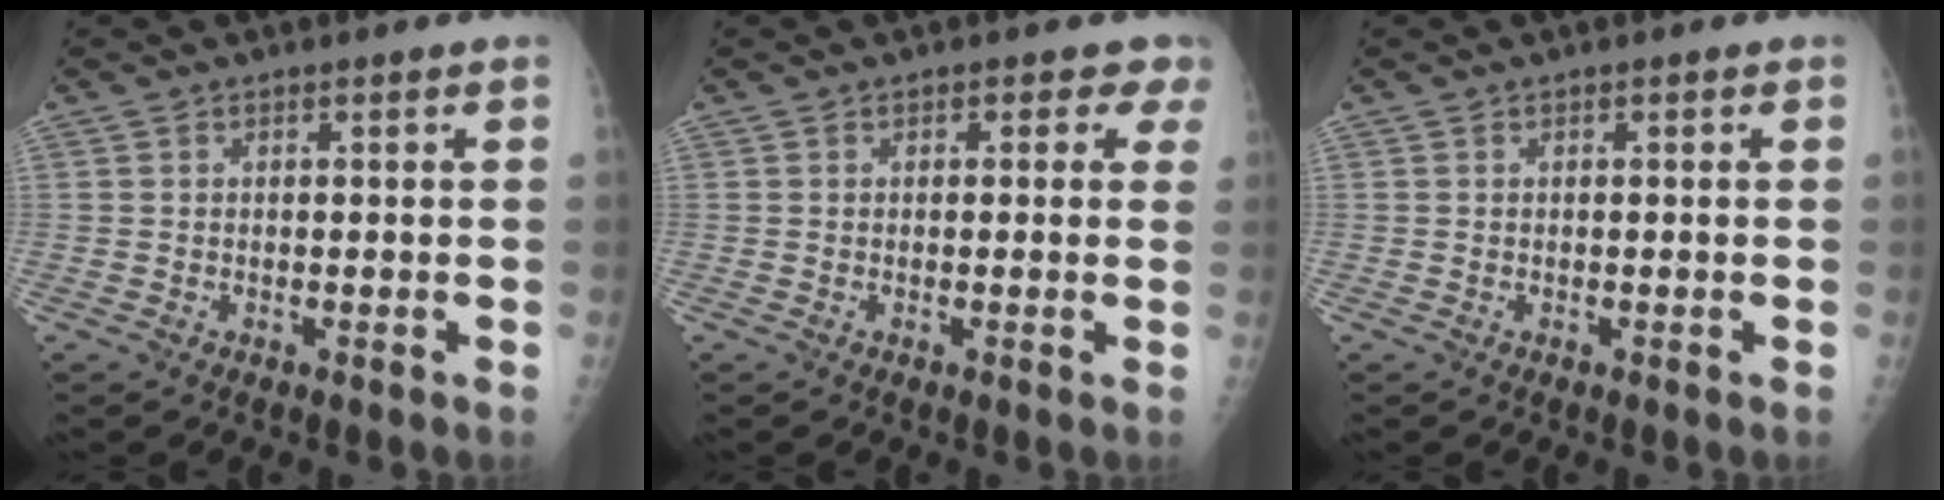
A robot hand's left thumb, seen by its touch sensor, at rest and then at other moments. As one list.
[{"total": 2.5, "force": [1.5, 1.7, 1.0], "torque": [0.019, -0.004, 0.003]}, {"total": 0.0}]